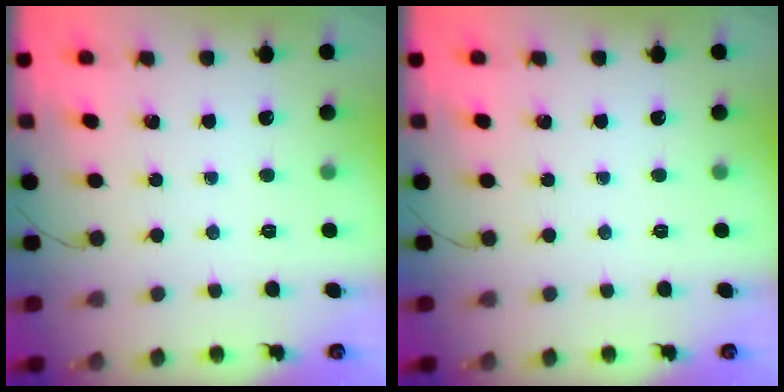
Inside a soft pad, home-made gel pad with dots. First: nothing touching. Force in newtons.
{"total": 0.0}